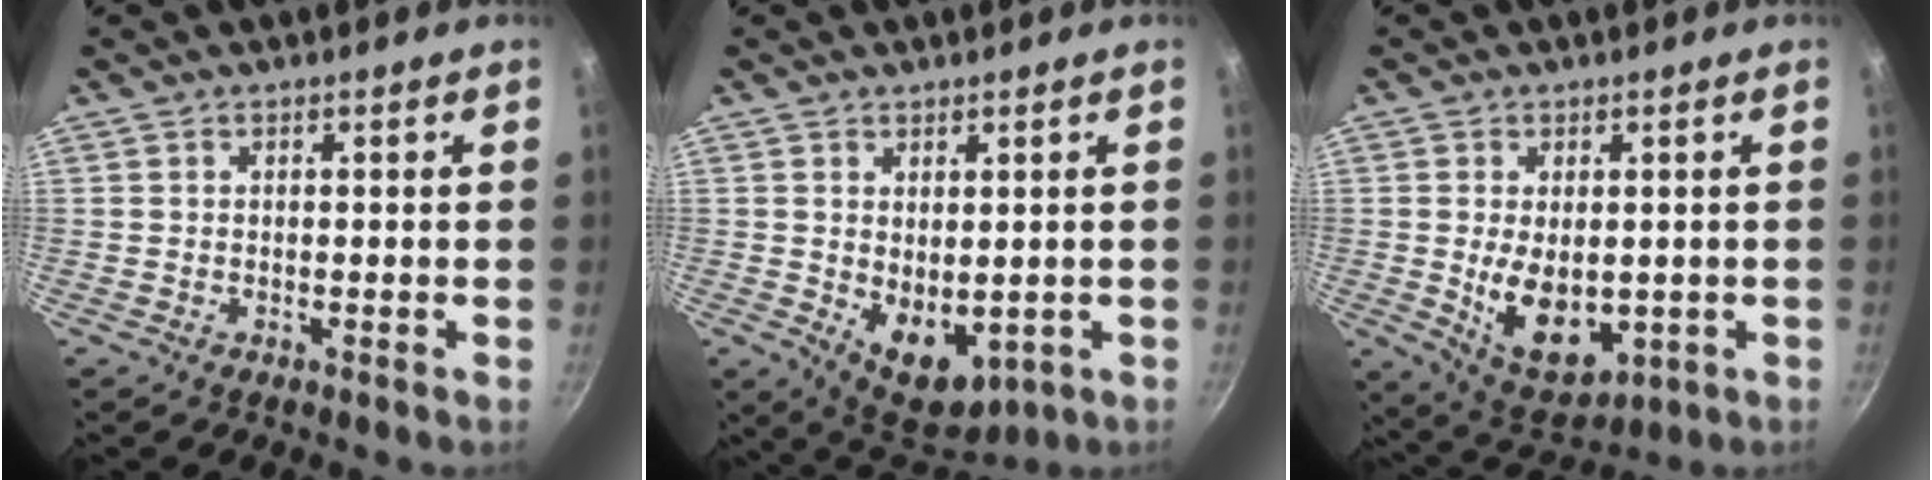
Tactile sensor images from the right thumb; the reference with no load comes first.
{"total": 8.7, "force": [-0.3, 5.5, 6.7], "torque": [-0.075, -0.020, 0.016]}
{"total": 11.3, "force": [-0.9, 6.9, 8.9], "torque": [-0.126, -0.015, 0.009]}